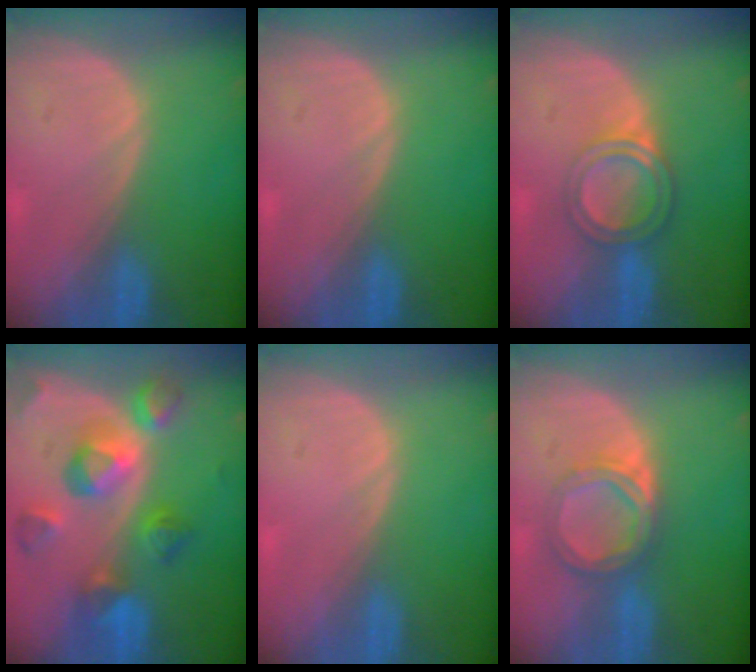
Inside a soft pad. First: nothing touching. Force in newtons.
{"total": 0.0}
{"total": 5.0, "press": 4.5, "slide": 2.0}
{"total": 10.3, "press": 9.2, "slide": 4.7}
{"total": 0.5, "press": 0.0, "slide": 0.5}
{"total": 5.2, "press": 5.0, "slide": 1.3}